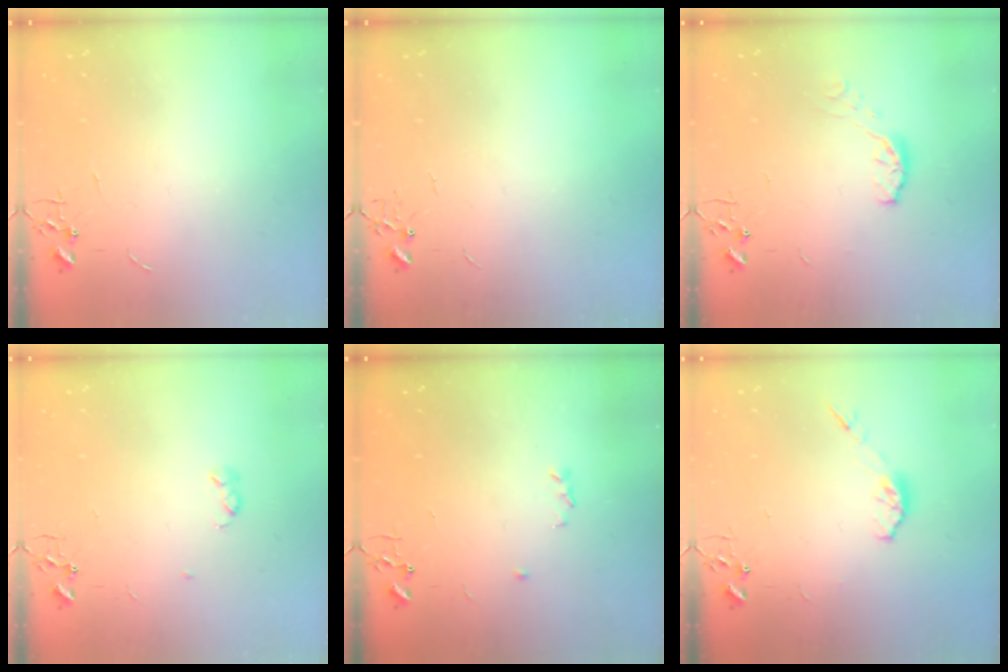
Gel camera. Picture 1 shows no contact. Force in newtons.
{"total": 0.0}
{"total": 7.0, "press": 7.0, "slide": 0.6}
{"total": 3.2, "press": 3.1, "slide": 0.6}
{"total": 3.2, "press": 3.1, "slide": 0.7}
{"total": 6.3, "press": 6.3, "slide": 0.6}